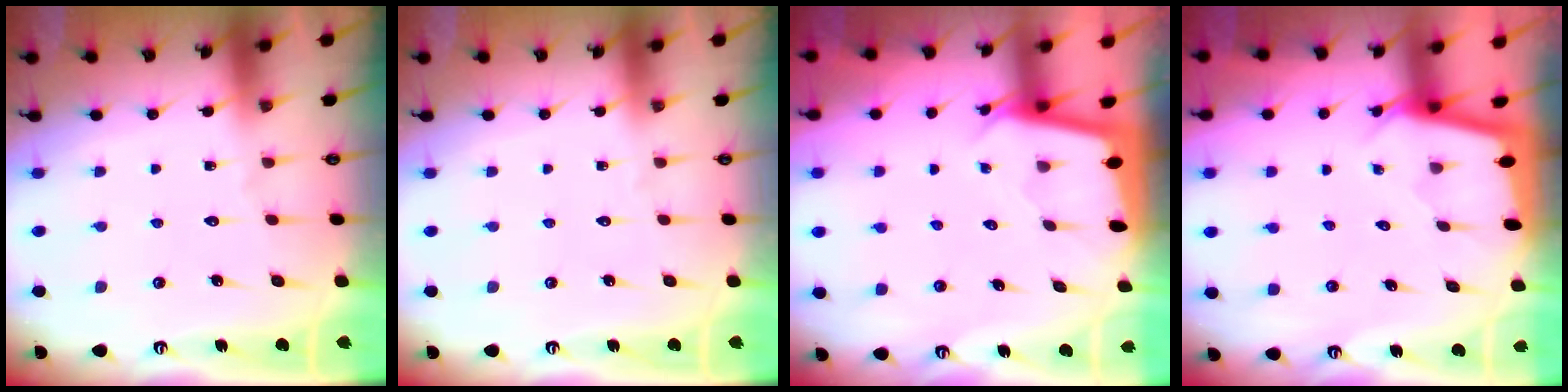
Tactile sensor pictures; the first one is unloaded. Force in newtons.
{"total": 0.0}
{"total": 1.8, "press": 1.8, "slide": 0.1}
{"total": 1.9, "press": 1.9, "slide": 0.1}